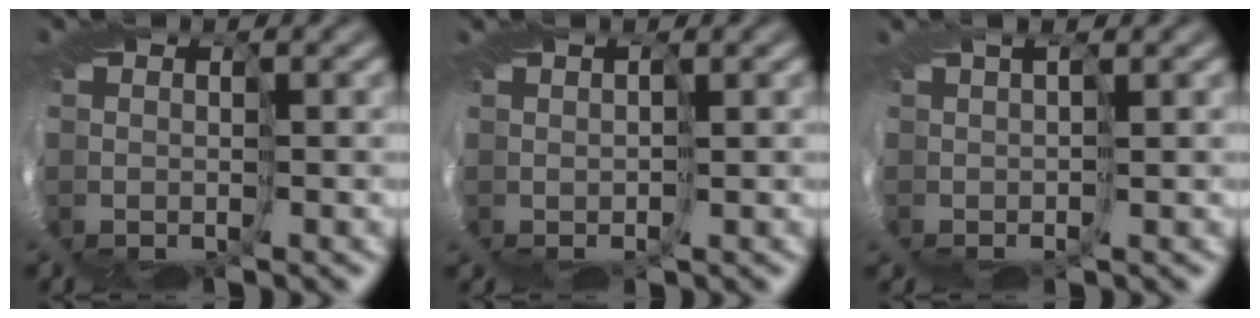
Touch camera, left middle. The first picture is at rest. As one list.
[{"total": 1.8, "force": [0.9, -1.4, -0.7], "torque": [0.019, 0.016, 0.004]}, {"total": 2.5, "force": [0.5, -2.3, -0.8], "torque": [0.034, 0.017, -0.003]}]